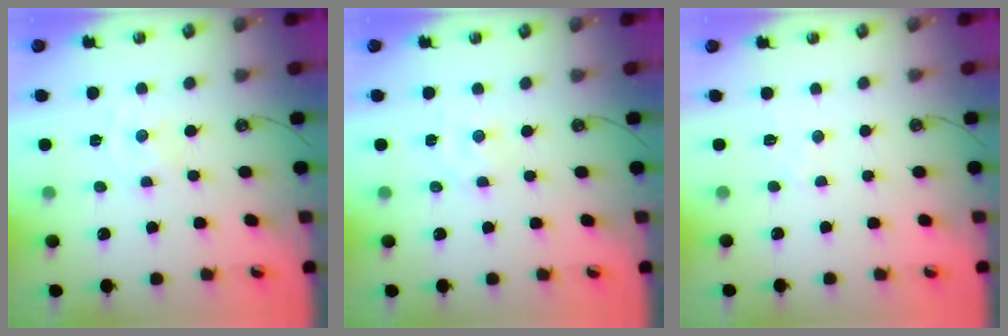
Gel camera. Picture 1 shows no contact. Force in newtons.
{"total": 1.9, "press": 1.8, "slide": 0.3}
{"total": 5.4, "press": 5.3, "slide": 0.6}